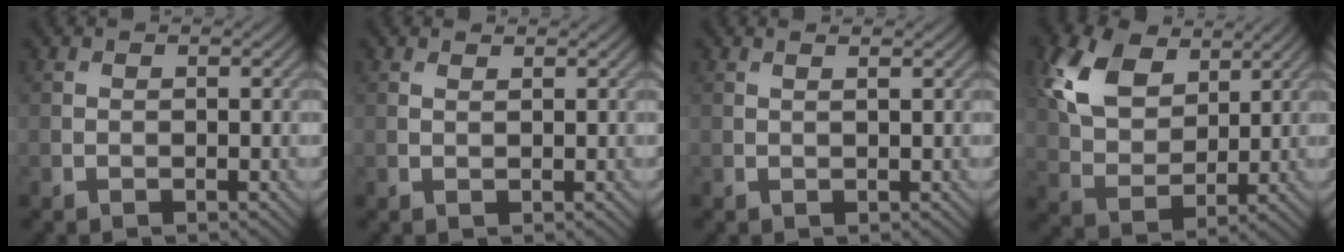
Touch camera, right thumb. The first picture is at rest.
{"total": 0.6, "force": [0.5, 0.1, 0.2], "torque": [-0.005, 0.002, 0.011]}
{"total": 0.9, "force": [0.6, 0.1, 0.7], "torque": [-0.013, 0.001, 0.007]}
{"total": 10.9, "force": [5.1, 6.7, 6.9], "torque": [-0.182, 0.016, 0.095]}